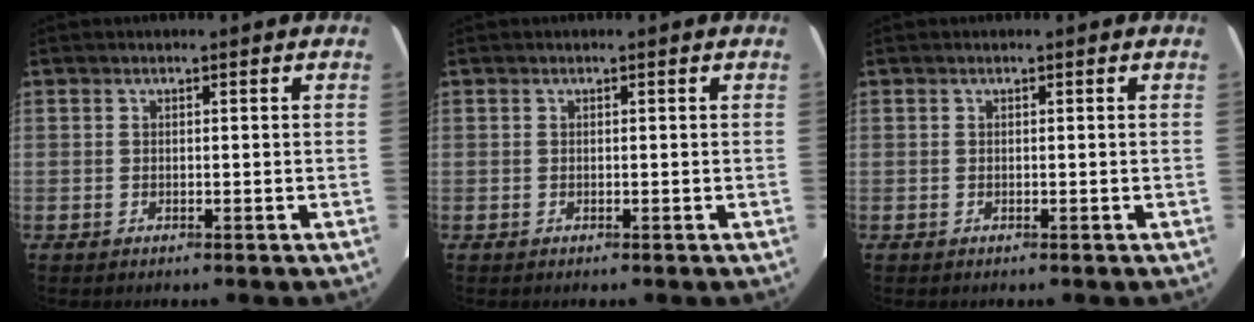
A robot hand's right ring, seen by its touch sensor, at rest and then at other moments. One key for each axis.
{"total": 0.0}
{"total": 0.0}